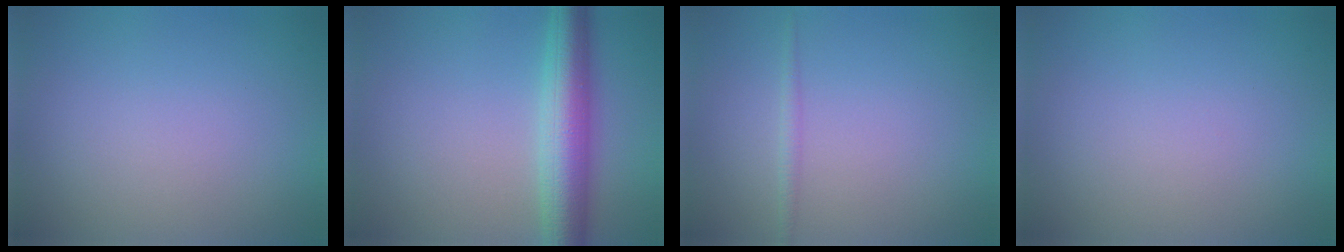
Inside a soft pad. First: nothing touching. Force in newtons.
{"total": 6.1, "press": 6.1, "slide": 0.1}
{"total": 1.0, "press": 1.0, "slide": 0.0}
{"total": 0.0}